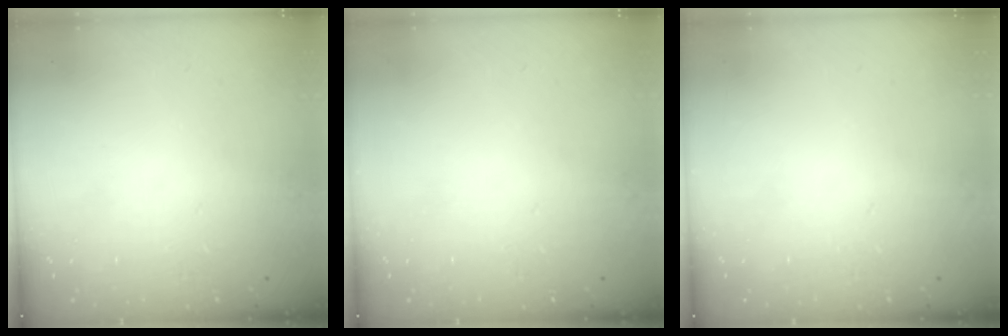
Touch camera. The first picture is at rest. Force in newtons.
{"total": 0.0}
{"total": 0.0}